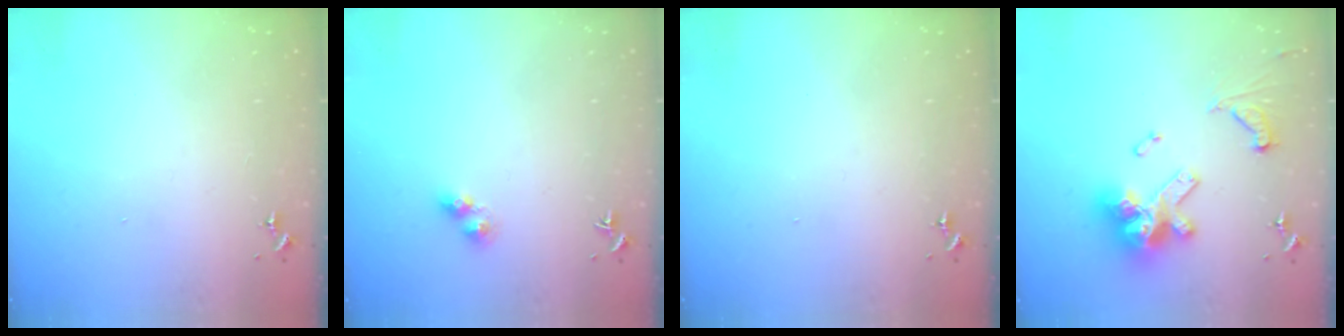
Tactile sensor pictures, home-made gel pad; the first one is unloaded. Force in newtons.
{"total": 5.7, "press": 5.7, "slide": 0.2}
{"total": 0.0}
{"total": 18.3, "press": 18.1, "slide": 2.5}